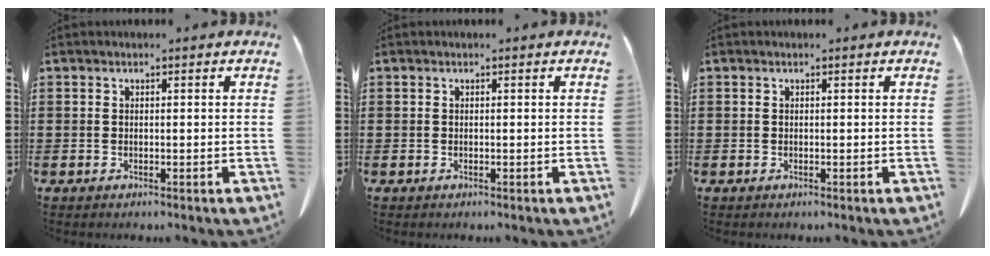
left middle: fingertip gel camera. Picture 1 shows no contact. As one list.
[{"total": 0.0}, {"total": 0.0}]